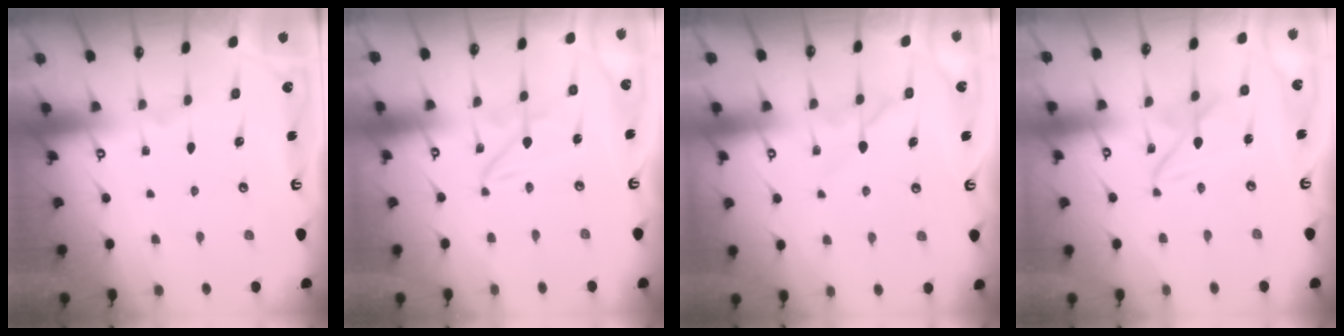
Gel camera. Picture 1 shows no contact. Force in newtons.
{"total": 1.5, "press": 1.5, "slide": 0.1}
{"total": 5.3, "press": 5.2, "slide": 0.6}
{"total": 5.3, "press": 5.3, "slide": 0.4}